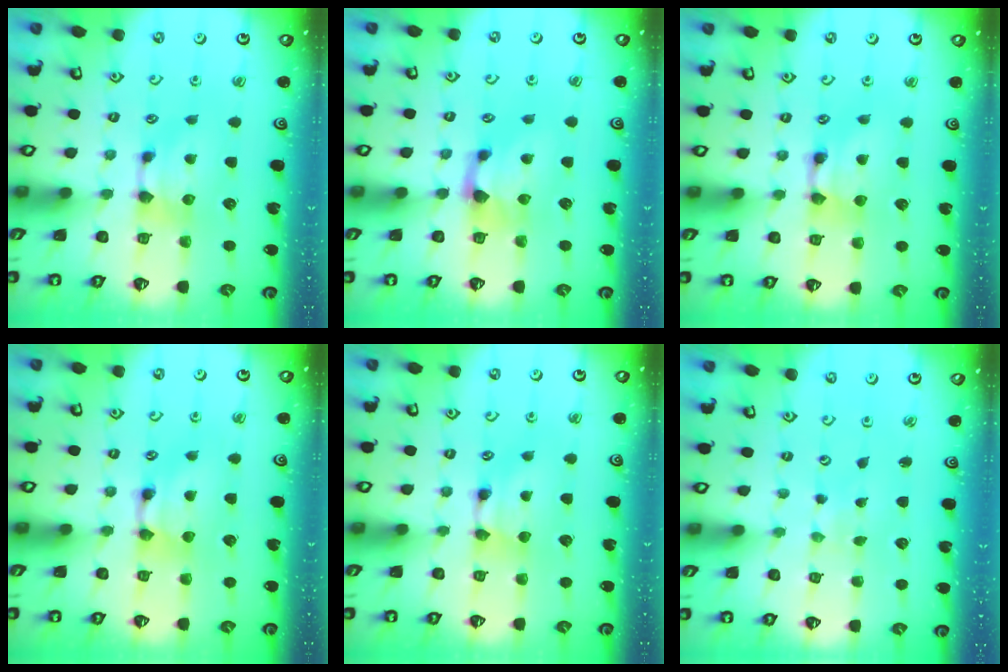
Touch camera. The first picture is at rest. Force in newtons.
{"total": 2.2, "press": 2.1, "slide": 0.9}
{"total": 2.0, "press": 2.0, "slide": 0.1}
{"total": 2.1, "press": 2.1, "slide": 0.0}
{"total": 1.8, "press": 1.7, "slide": 0.1}
{"total": 5.9, "press": 5.9, "slide": 0.3}